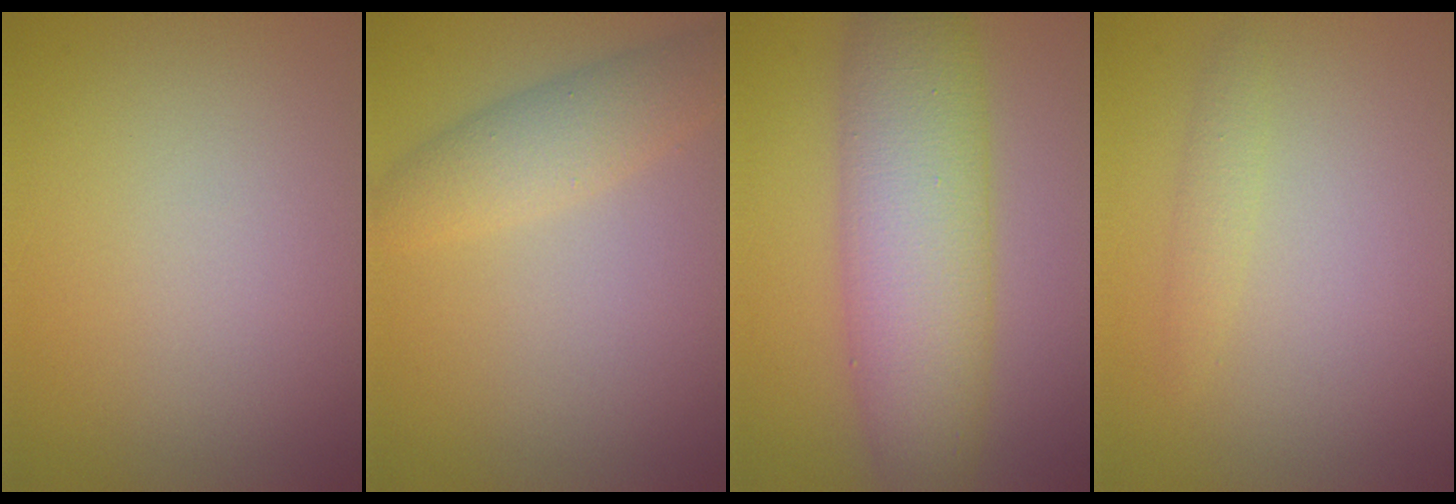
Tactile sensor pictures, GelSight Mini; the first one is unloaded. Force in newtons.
{"total": 3.5, "press": 3.5, "slide": 0.1}
{"total": 8.6, "press": 8.6, "slide": 0.1}
{"total": 1.2, "press": 1.2, "slide": 0.1}